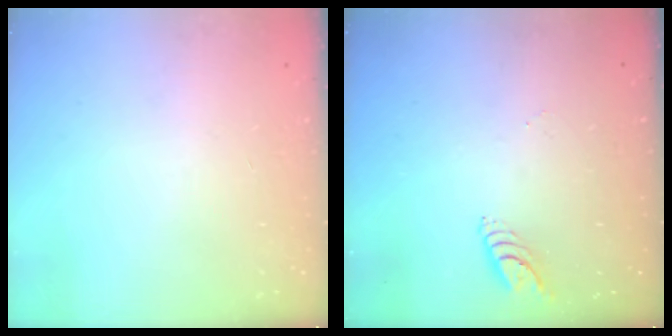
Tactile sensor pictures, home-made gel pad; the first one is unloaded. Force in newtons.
{"total": 5.6, "press": 5.6, "slide": 0.4}